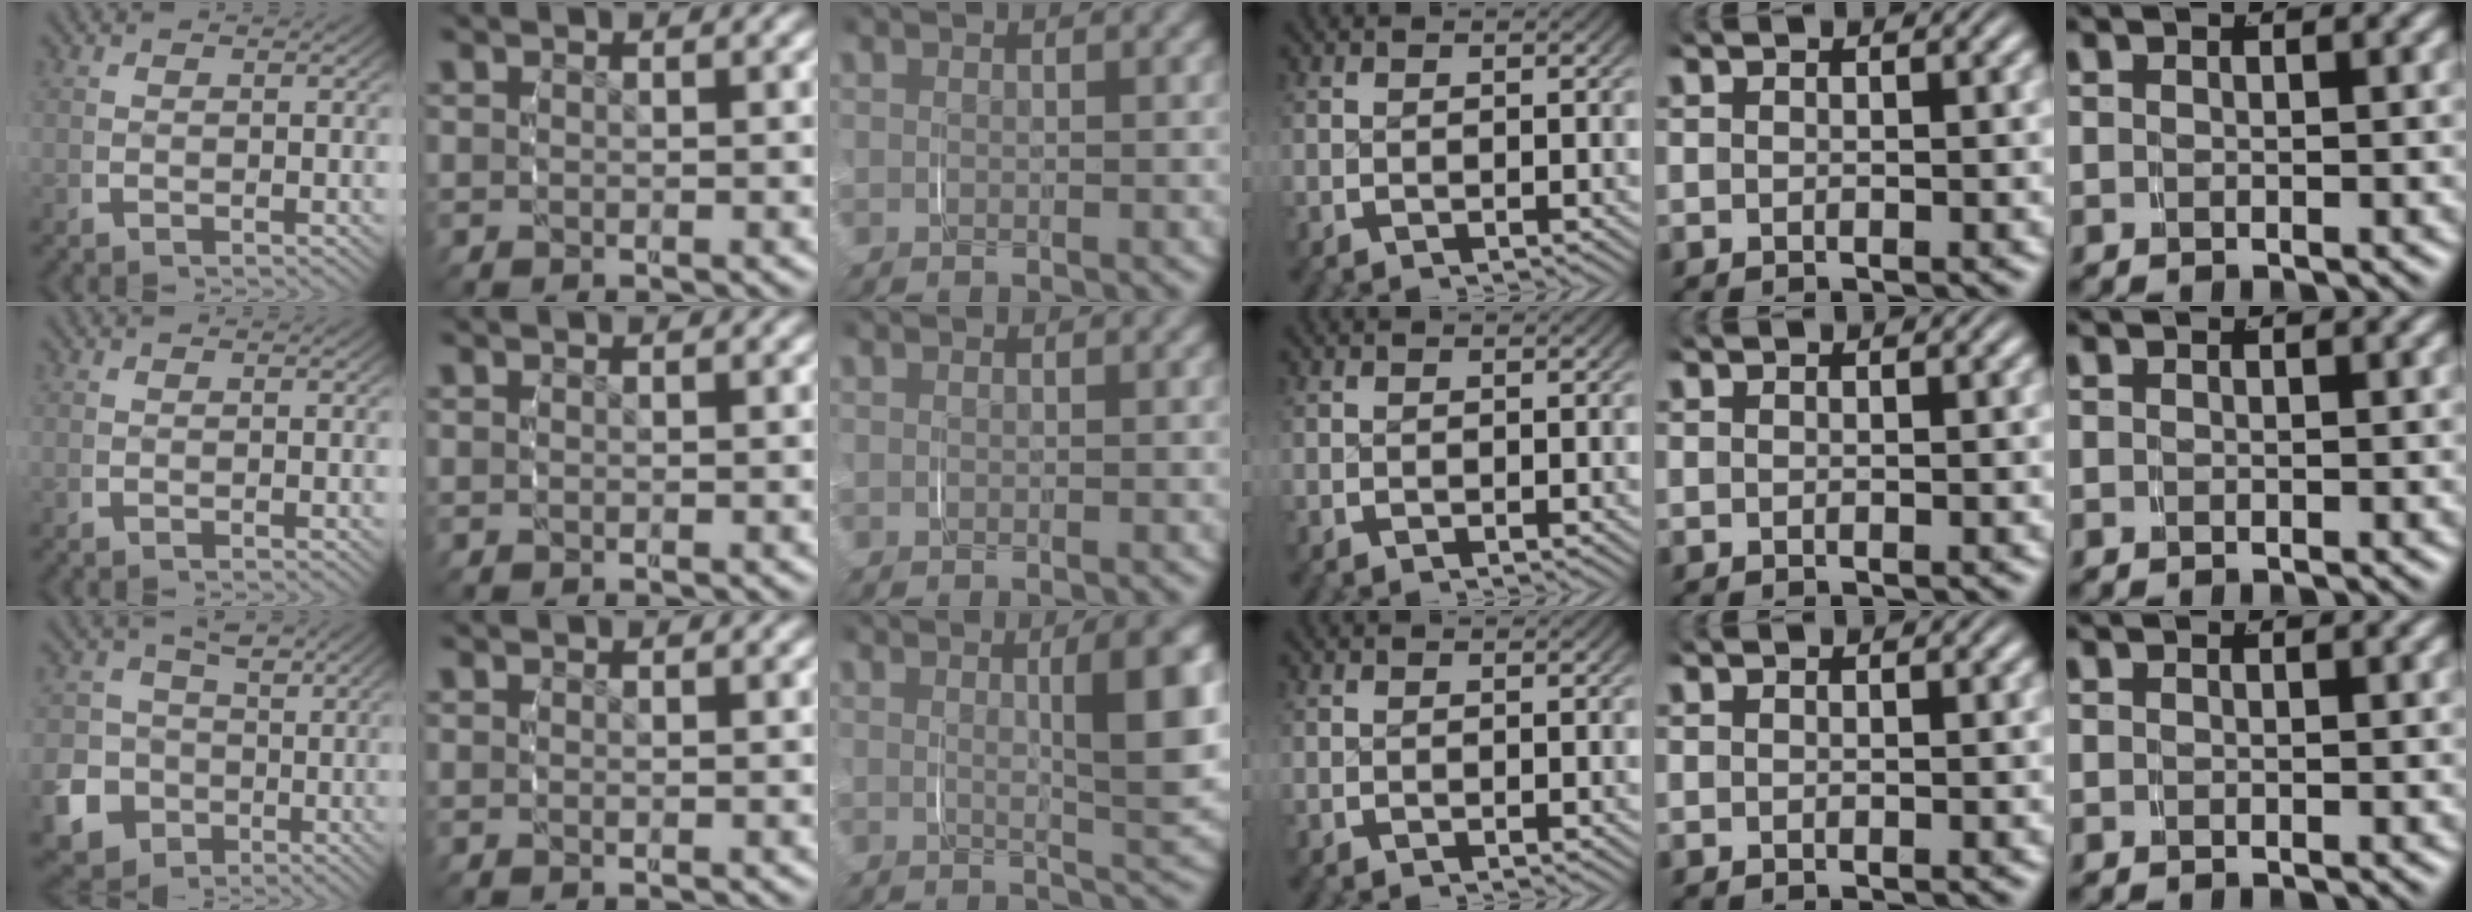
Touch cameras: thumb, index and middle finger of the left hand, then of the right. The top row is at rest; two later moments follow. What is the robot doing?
{"motion": "grasp_and_lifting", "object": "ribbon"}